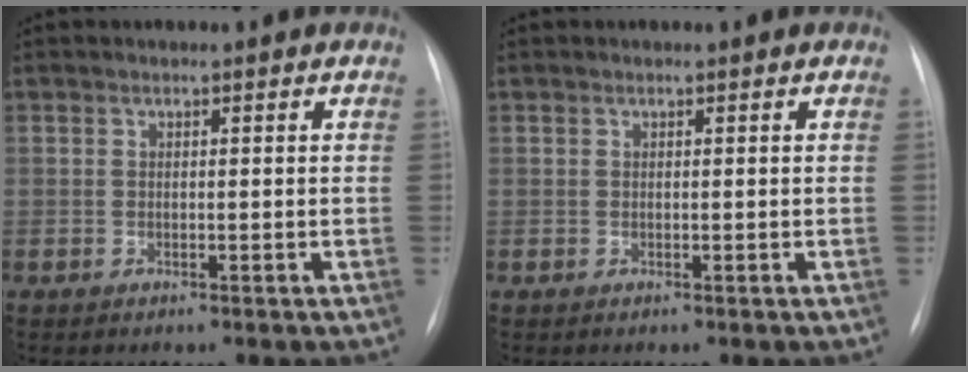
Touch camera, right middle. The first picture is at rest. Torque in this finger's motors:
{"motor_torque": [0.00, 0.00, 0.00, 0.00]}